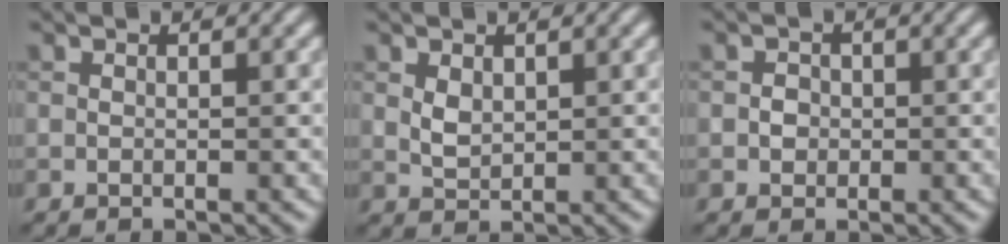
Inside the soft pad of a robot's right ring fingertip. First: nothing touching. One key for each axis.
{"total": 1.6, "fx": 0.6, "fy": 1.1, "fz": 1.0, "tx": -0.024, "ty": -0.002, "tz": 0.017}
{"total": 1.2, "fx": -0.2, "fy": 1.1, "fz": 0.4, "tx": -0.002, "ty": 0.000, "tz": -0.006}